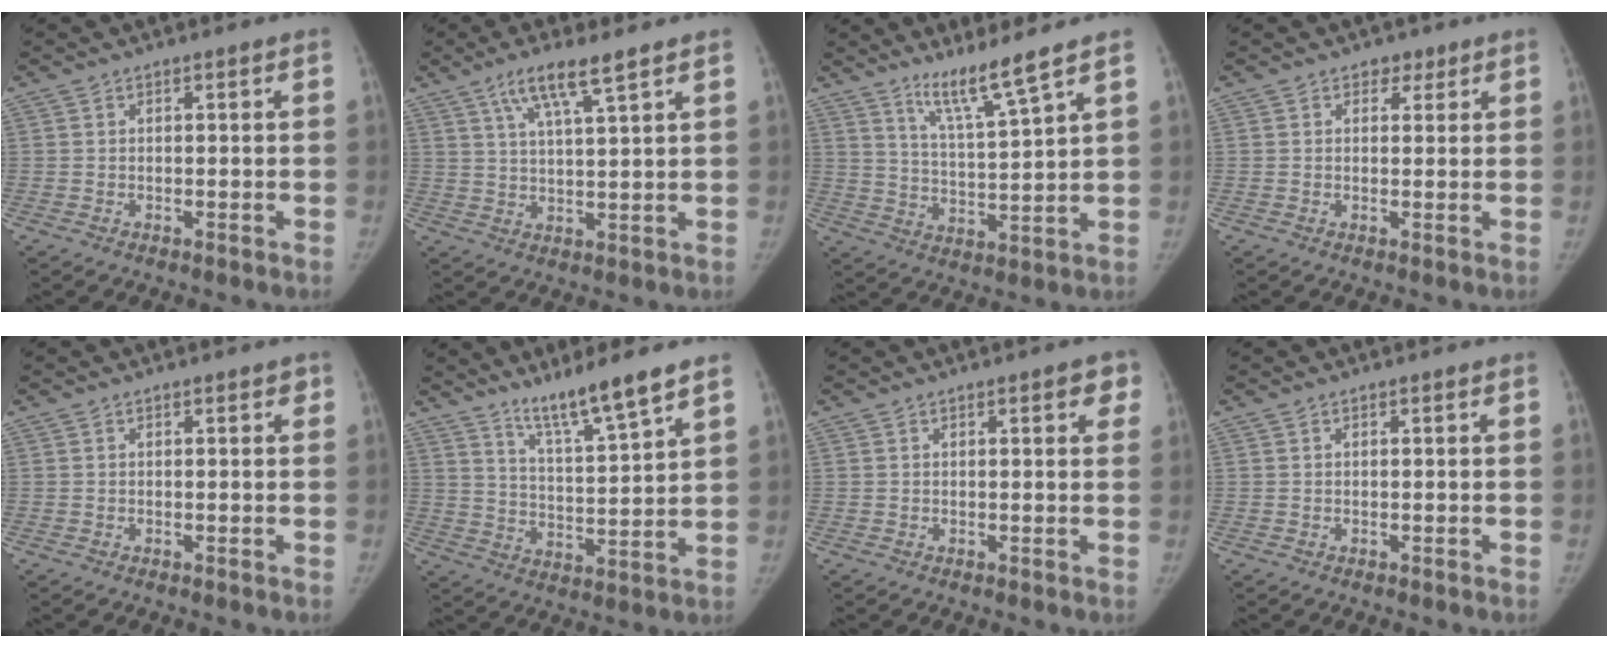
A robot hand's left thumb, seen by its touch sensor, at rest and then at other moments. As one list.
[{"total": 7.8, "force": [4.8, 0.8, 6.1], "torque": [-0.116, -0.016, 0.094]}, {"total": 8.1, "force": [6.3, -0.7, 5.2], "torque": [-0.090, -0.056, 0.123]}, {"total": 2.1, "force": [1.3, 1.6, 0.6], "torque": [0.010, -0.004, 0.013]}, {"total": 0.7, "force": [0.4, 0.3, 0.5], "torque": [-0.003, 0.003, 0.001]}, {"total": 10.3, "force": [8.0, 0.0, 6.5], "torque": [-0.107, -0.057, 0.146]}, {"total": 3.6, "force": [1.7, 1.4, 2.8], "torque": [-0.015, -0.001, 0.013]}, {"total": 0.0}]